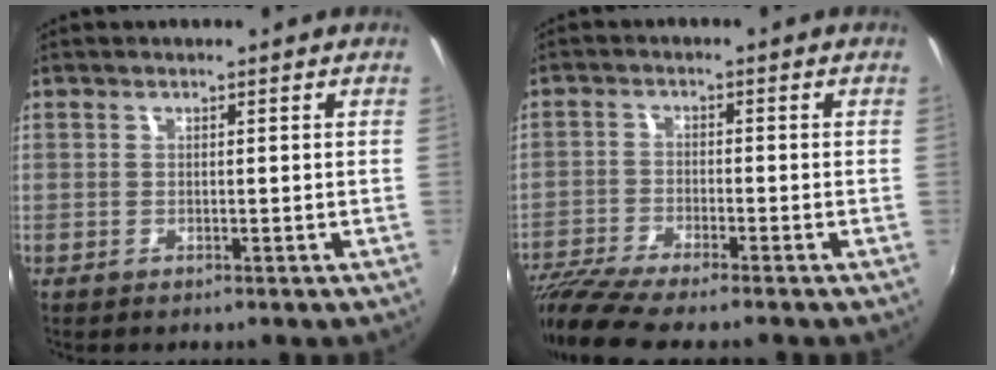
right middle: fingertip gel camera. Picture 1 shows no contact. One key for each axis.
{"total": 8.8, "fx": -7.7, "fy": 0.2, "fz": 4.2, "tx": -0.109, "ty": -0.027, "tz": -0.145}